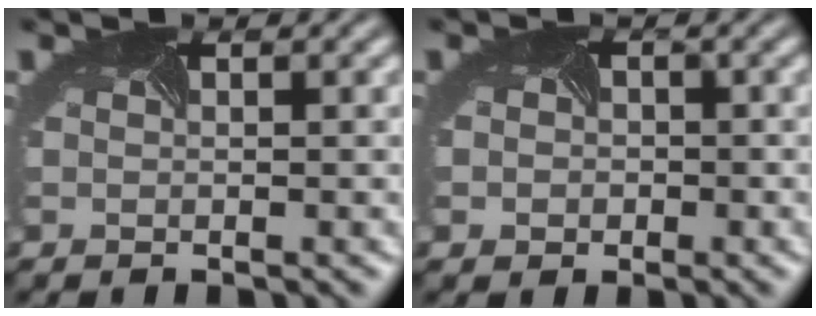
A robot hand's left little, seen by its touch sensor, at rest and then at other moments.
{"total": 3.1, "force": [-0.2, 2.7, 1.5], "torque": [-0.013, 0.001, -0.010]}